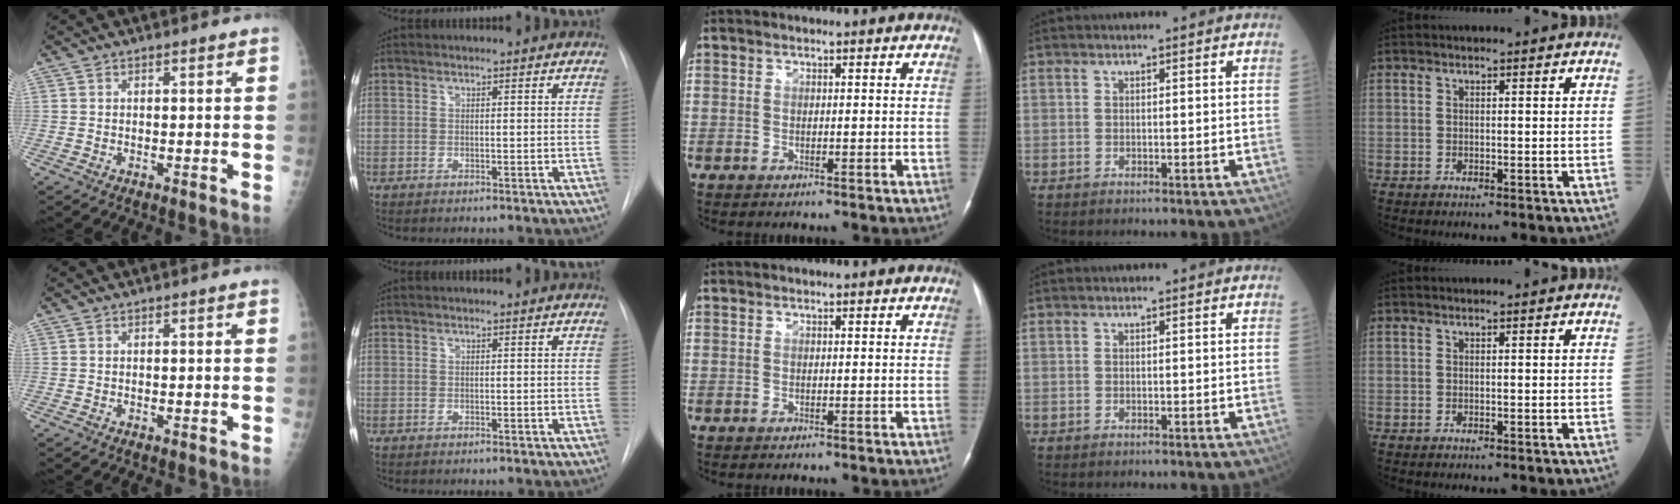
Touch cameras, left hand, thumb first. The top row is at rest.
{}